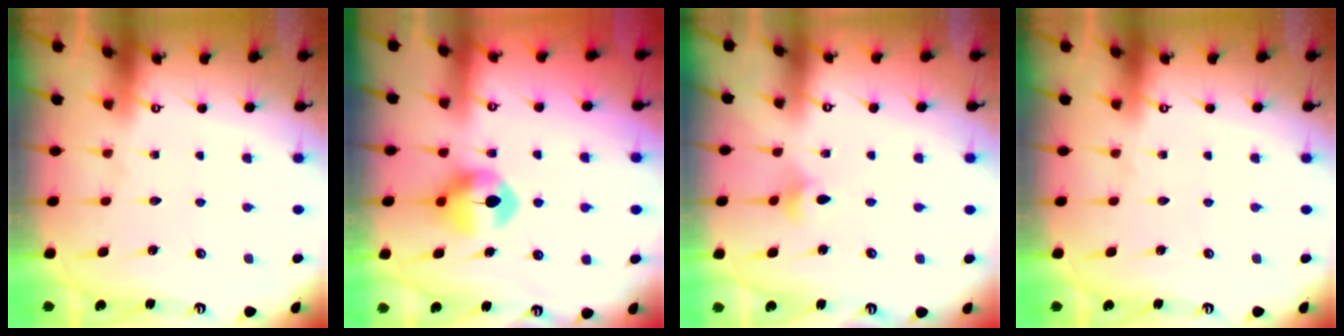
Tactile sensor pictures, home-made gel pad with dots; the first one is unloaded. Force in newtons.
{"total": 8.9, "press": 8.9, "slide": 0.3}
{"total": 3.3, "press": 3.3, "slide": 0.8}
{"total": 0.0}